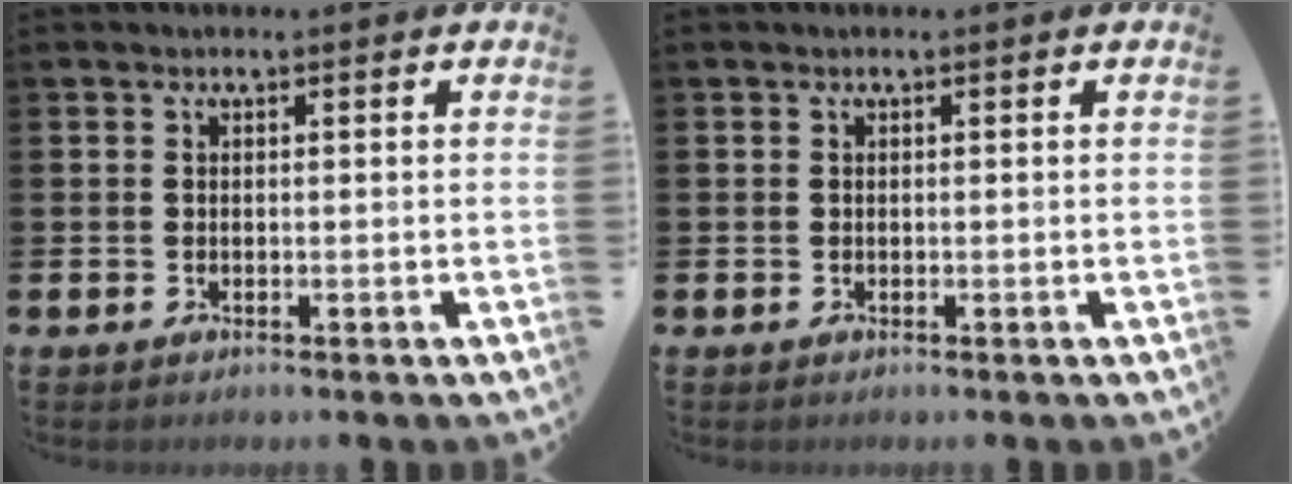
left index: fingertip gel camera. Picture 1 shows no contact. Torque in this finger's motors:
{"motor_torque": [-0.02, 0.02, 0.00, 0.00]}